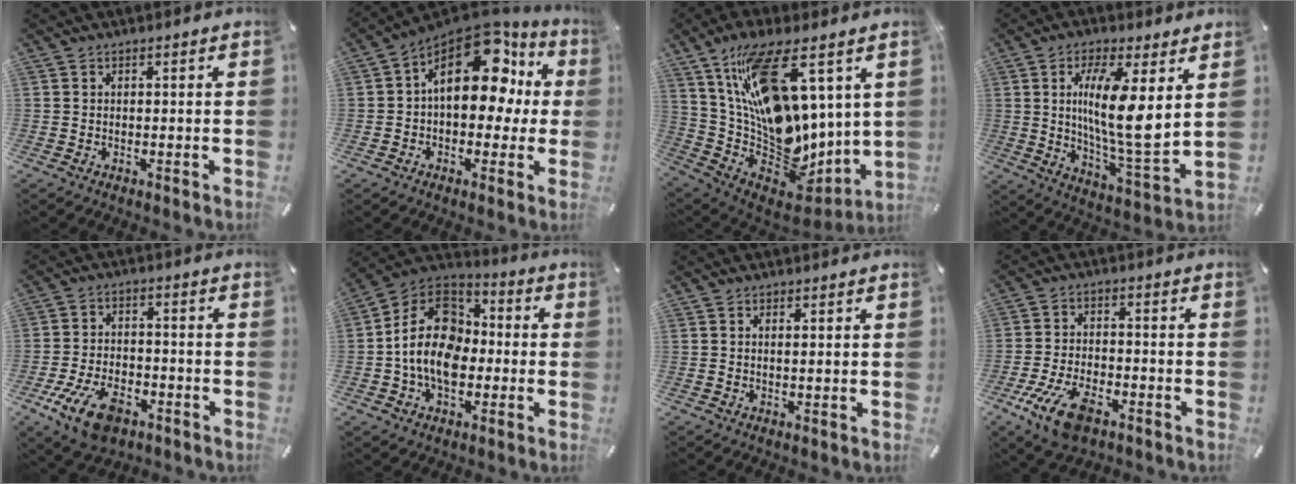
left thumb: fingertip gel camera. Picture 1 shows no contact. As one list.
[{"total": 19.8, "force": [5.5, 11.8, 14.8], "torque": [-0.204, -0.030, 0.092]}, {"total": 19.7, "force": [7.7, 9.4, 15.5], "torque": [-0.291, -0.081, 0.133]}, {"total": 14.6, "force": [4.0, 3.5, 13.6], "torque": [-0.250, -0.034, 0.059]}, {"total": 11.6, "force": [-6.0, 6.6, 7.4], "torque": [-0.140, 0.025, -0.108]}, {"total": 16.3, "force": [-3.0, 12.6, 9.9], "torque": [-0.206, 0.028, -0.059]}, {"total": 1.0, "force": [0.5, 0.1, 0.8], "torque": [-0.015, -0.001, 0.009]}, {"total": 10.7, "force": [-5.7, 5.2, 7.5], "torque": [-0.162, 0.017, -0.105]}]